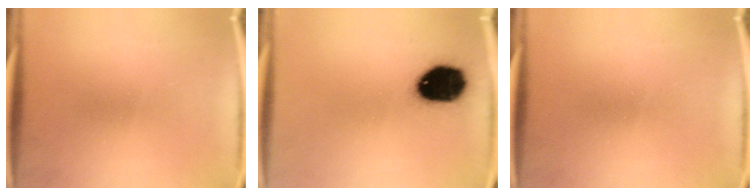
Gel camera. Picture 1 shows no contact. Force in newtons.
{"total": 15.3}
{"total": 0.0}